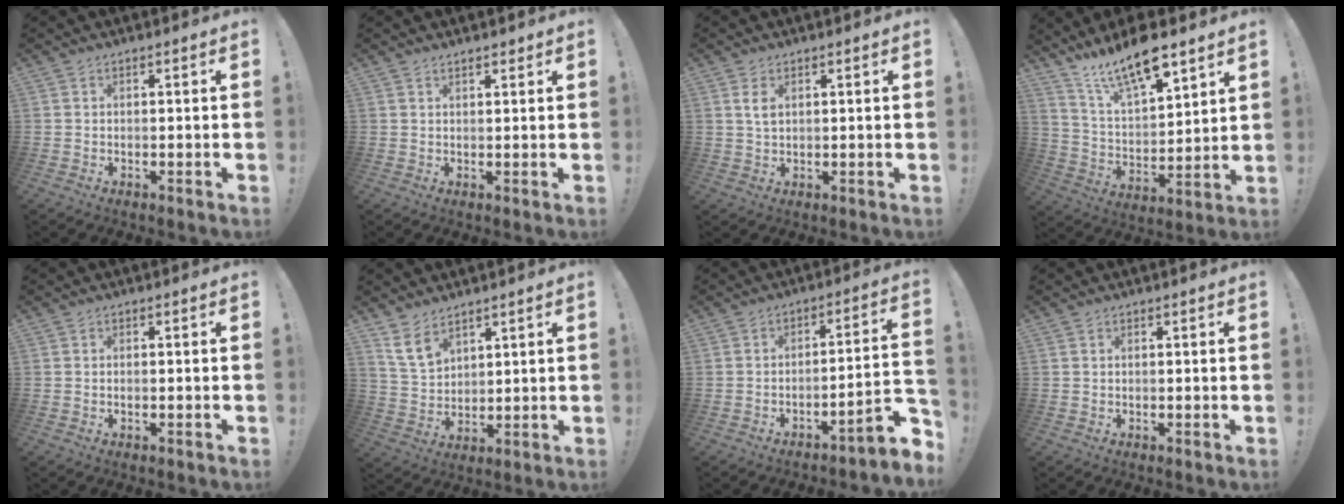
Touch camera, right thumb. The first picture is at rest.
{"total": 1.4, "force": [1.3, 0.3, 0.5], "torque": [0.005, -0.010, 0.021]}
{"total": 3.3, "force": [1.2, 1.6, 2.6], "torque": [-0.040, -0.003, 0.019]}
{"total": 14.2, "force": [11.2, 3.9, 7.9], "torque": [-0.143, -0.078, 0.197]}
{"total": 0.0}
{"total": 8.2, "force": [5.9, 4.3, 3.8], "torque": [-0.072, -0.028, 0.117]}
{"total": 7.4, "force": [-4.8, 1.1, 5.5], "torque": [-0.069, 0.020, -0.084]}
{"total": 0.0}